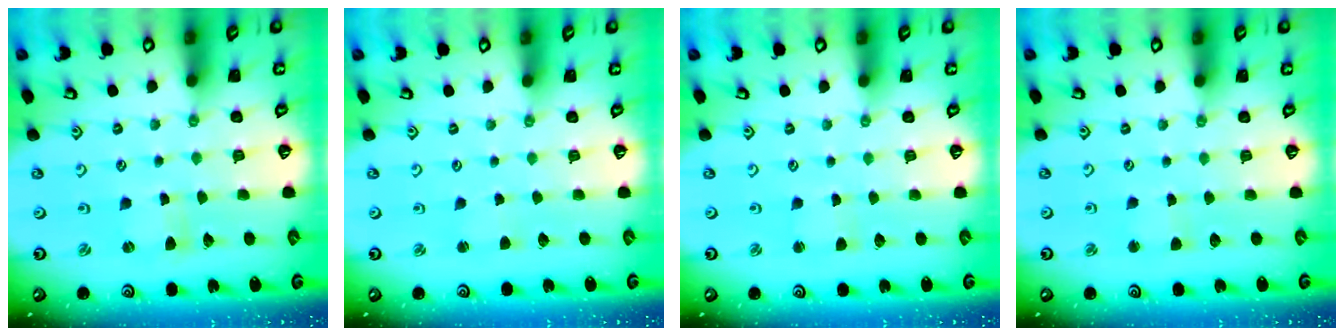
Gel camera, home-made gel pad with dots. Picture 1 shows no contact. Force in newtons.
{"total": 2.1, "press": 2.1, "slide": 0.2}
{"total": 2.2, "press": 2.2, "slide": 0.1}
{"total": 2.5, "press": 2.5, "slide": 0.5}